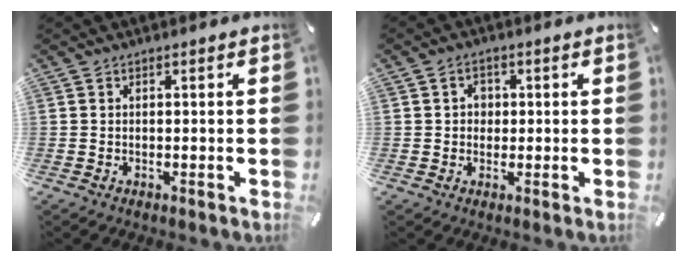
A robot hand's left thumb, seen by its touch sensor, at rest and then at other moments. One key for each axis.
{"total": 3.2, "fx": 0.3, "fy": 2.9, "fz": 1.4, "tx": -0.015, "ty": 0.002, "tz": -0.001}